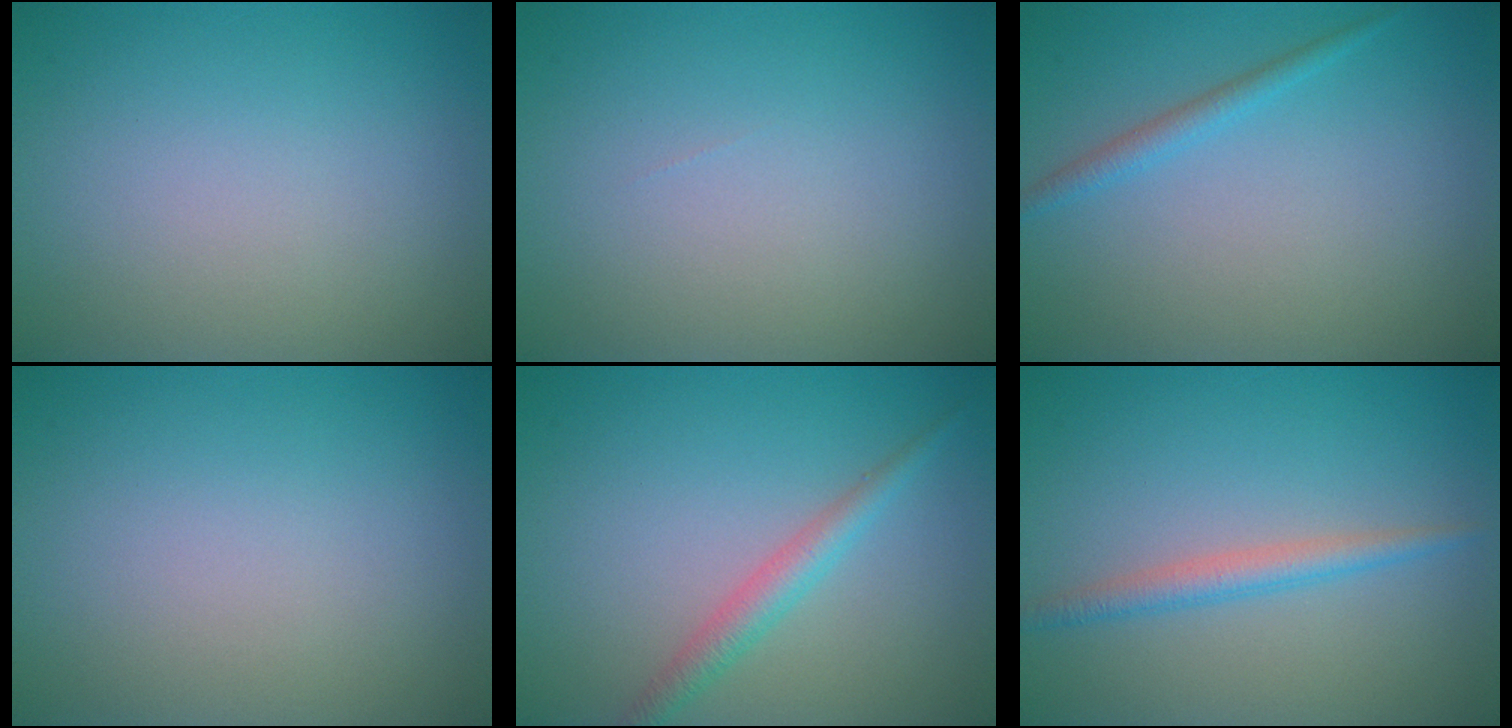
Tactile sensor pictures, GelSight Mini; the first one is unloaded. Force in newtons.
{"total": 0.0}
{"total": 1.4, "press": 1.4, "slide": 0.1}
{"total": 0.0}
{"total": 2.3, "press": 2.3, "slide": 0.1}
{"total": 2.1, "press": 2.1, "slide": 0.0}